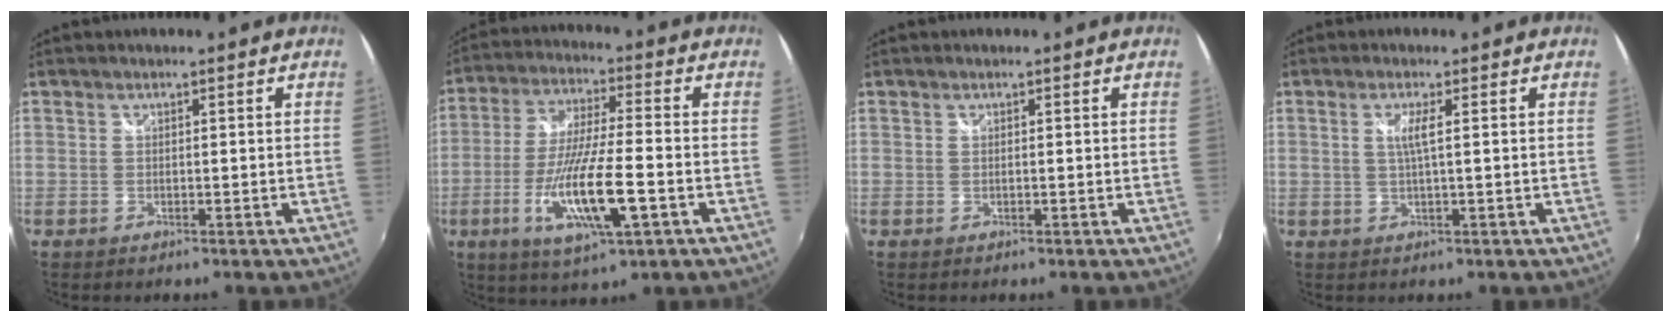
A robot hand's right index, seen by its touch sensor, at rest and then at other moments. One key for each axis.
{"total": 14.7, "fx": -5.0, "fy": 2.4, "fz": 13.6, "tx": -0.272, "ty": -0.024, "tz": -0.089}
{"total": 0.0}
{"total": 2.5, "fx": 0.5, "fy": -0.3, "fz": 2.4, "tx": -0.046, "ty": -0.003, "tz": 0.008}